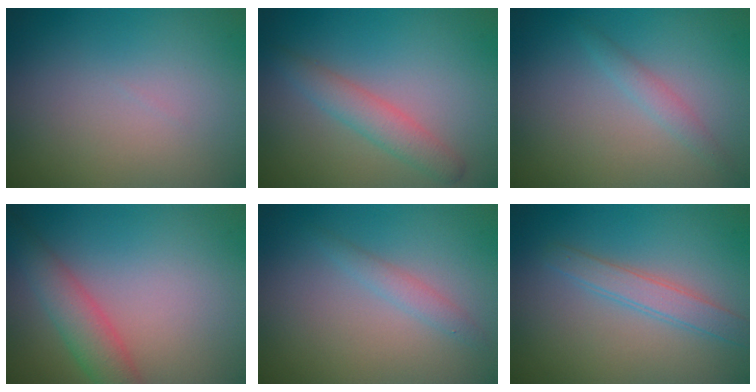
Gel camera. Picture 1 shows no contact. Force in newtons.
{"total": 2.7, "press": 2.7, "slide": 0.0}
{"total": 1.1, "press": 1.1, "slide": 0.1}
{"total": 3.7, "press": 3.7, "slide": 0.2}
{"total": 1.4, "press": 1.4, "slide": 0.1}
{"total": 2.4, "press": 2.4, "slide": 0.1}